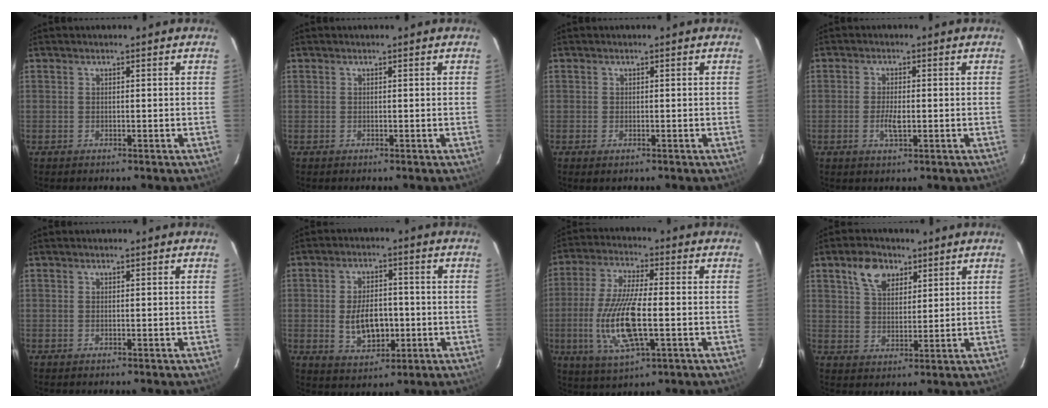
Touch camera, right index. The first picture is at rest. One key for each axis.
{"total": 0.0}
{"total": 1.0, "fx": -0.5, "fy": 0.5, "fz": 0.7, "tx": -0.012, "ty": -0.003, "tz": -0.010}
{"total": 3.3, "fx": -0.7, "fy": 1.1, "fz": 3.0, "tx": -0.060, "ty": -0.002, "tz": -0.012}
{"total": 0.0}
{"total": 9.2, "fx": -1.5, "fy": 5.4, "fz": 7.2, "tx": -0.140, "ty": 0.002, "tz": -0.011}
{"total": 14.7, "fx": -2.8, "fy": 4.1, "fz": 13.8, "tx": -0.284, "ty": -0.011, "tz": -0.050}
{"total": 7.0, "fx": 3.9, "fy": 4.3, "fz": 3.9, "tx": -0.067, "ty": 0.017, "tz": 0.070}